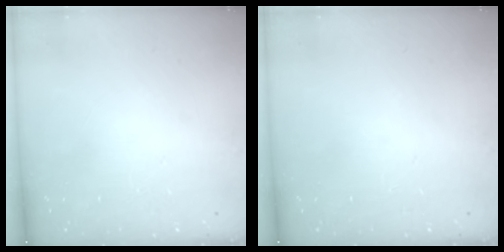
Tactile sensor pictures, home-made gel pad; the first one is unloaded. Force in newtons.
{"total": 0.0}